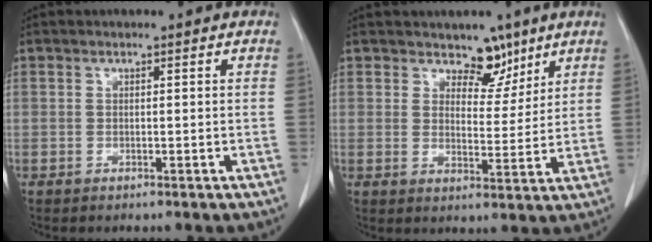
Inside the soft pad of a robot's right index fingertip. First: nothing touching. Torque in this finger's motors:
{"motor_torque": [-0.10, 0.42, 0.04, 0.00]}